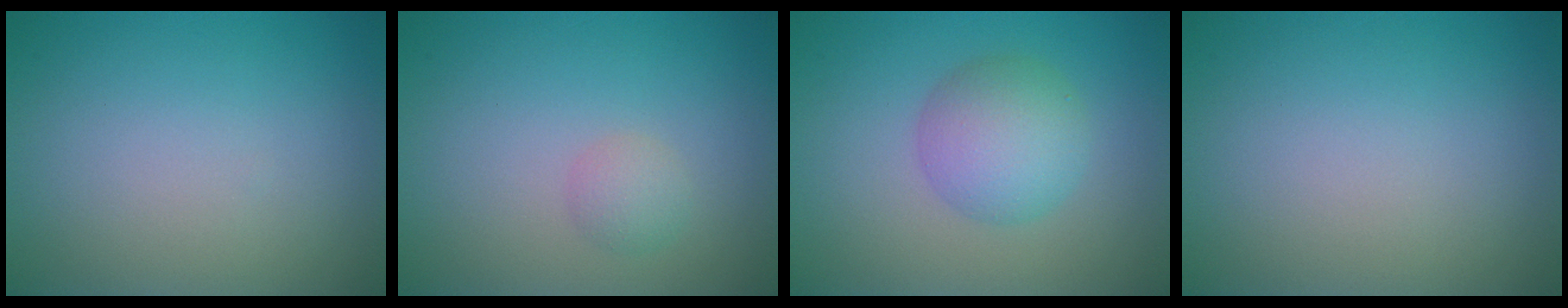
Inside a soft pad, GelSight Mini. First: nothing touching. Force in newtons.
{"total": 1.4, "press": 1.4, "slide": 0.0}
{"total": 4.4, "press": 4.4, "slide": 0.1}
{"total": 0.0}